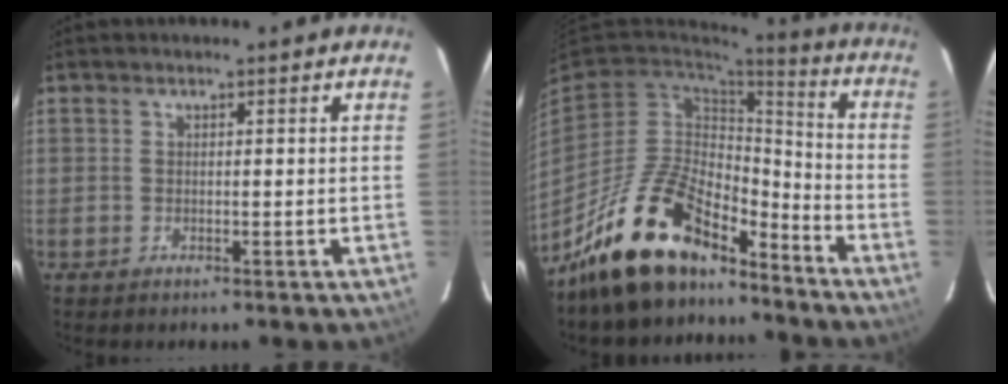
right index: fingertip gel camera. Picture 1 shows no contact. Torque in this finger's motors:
{"motor_torque": [1.09, -1.05, 0.85, 0.21]}